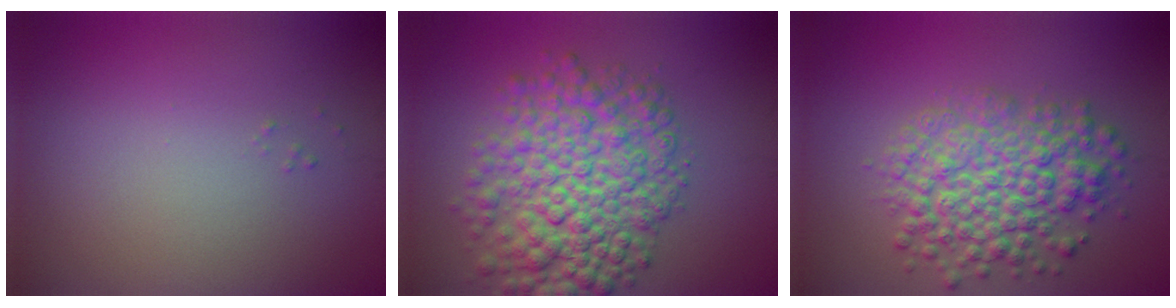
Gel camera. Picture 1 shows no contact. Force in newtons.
{"total": 8.8, "press": 8.8, "slide": 0.1}
{"total": 6.8, "press": 6.8, "slide": 0.3}